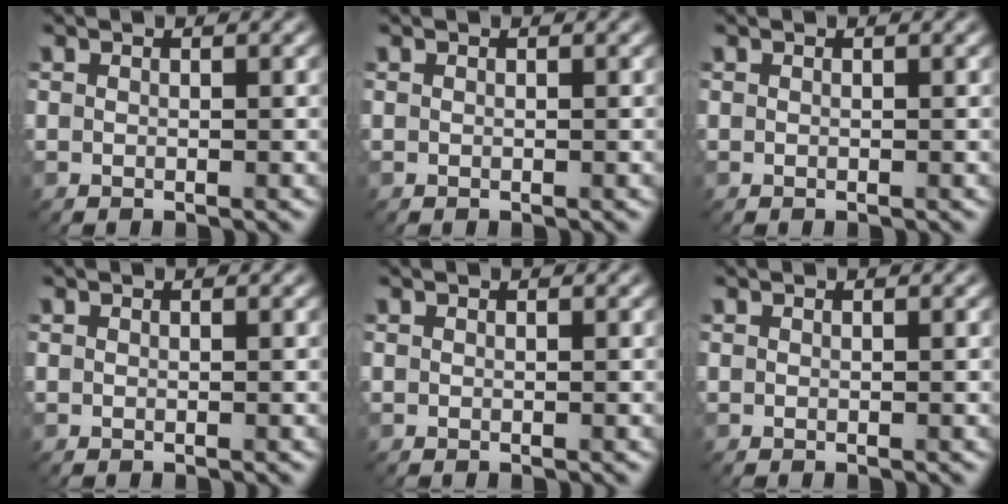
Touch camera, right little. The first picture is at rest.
{"total": 0.0}
{"total": 0.0}
{"total": 0.0}
{"total": 0.0}
{"total": 0.0}